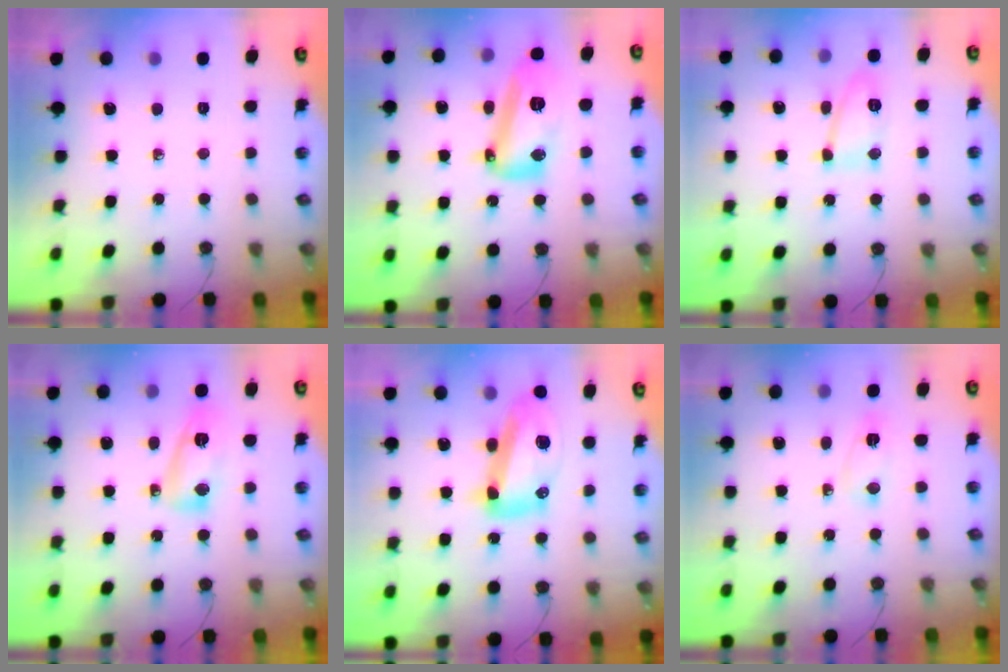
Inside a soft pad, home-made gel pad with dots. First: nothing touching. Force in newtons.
{"total": 15.3, "press": 15.2, "slide": 1.5}
{"total": 9.3, "press": 9.3, "slide": 1.0}
{"total": 8.9, "press": 8.9, "slide": 0.4}
{"total": 16.4, "press": 16.3, "slide": 1.8}
{"total": 3.0, "press": 2.9, "slide": 0.6}